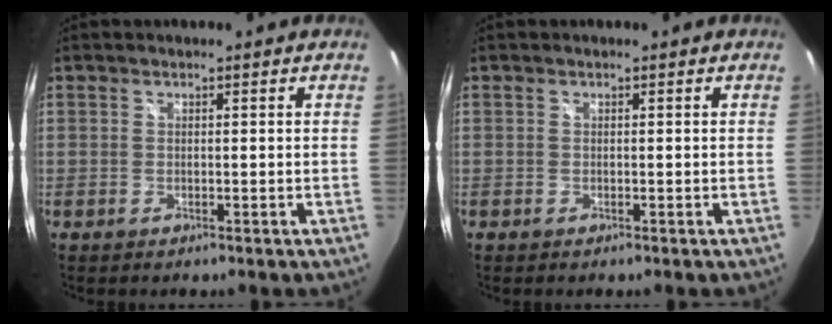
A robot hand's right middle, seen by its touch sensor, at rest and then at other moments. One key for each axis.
{"total": 0.0}